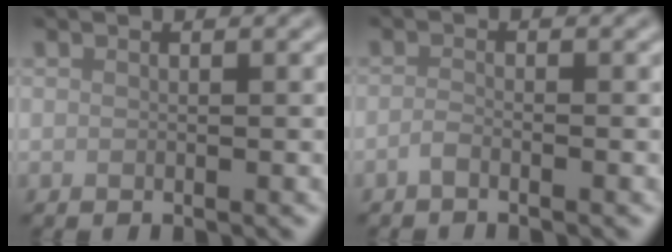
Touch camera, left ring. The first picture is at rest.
{"total": 0.9, "force": [-0.7, 0.2, 0.5], "torque": [-0.012, 0.002, -0.017]}